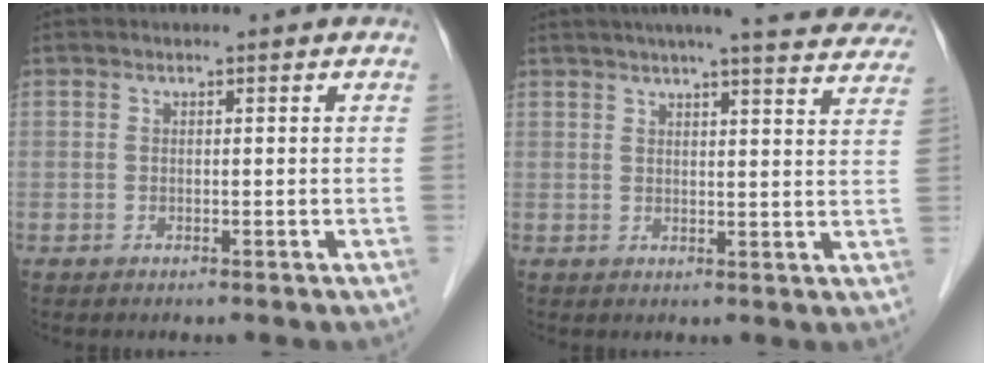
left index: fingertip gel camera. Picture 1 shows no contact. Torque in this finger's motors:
{"motor_torque": [-0.74, -1.33, 0.01, 0.08]}